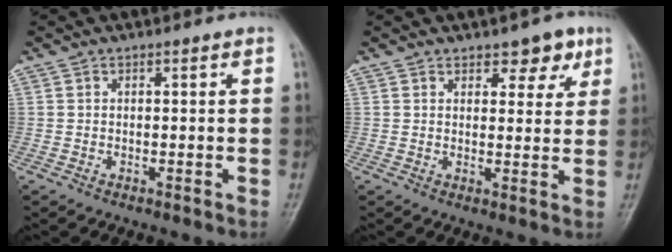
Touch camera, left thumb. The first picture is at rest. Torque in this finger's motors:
{"motor_torque": [0.13, 0.21, -0.07, -0.11, 0.06]}